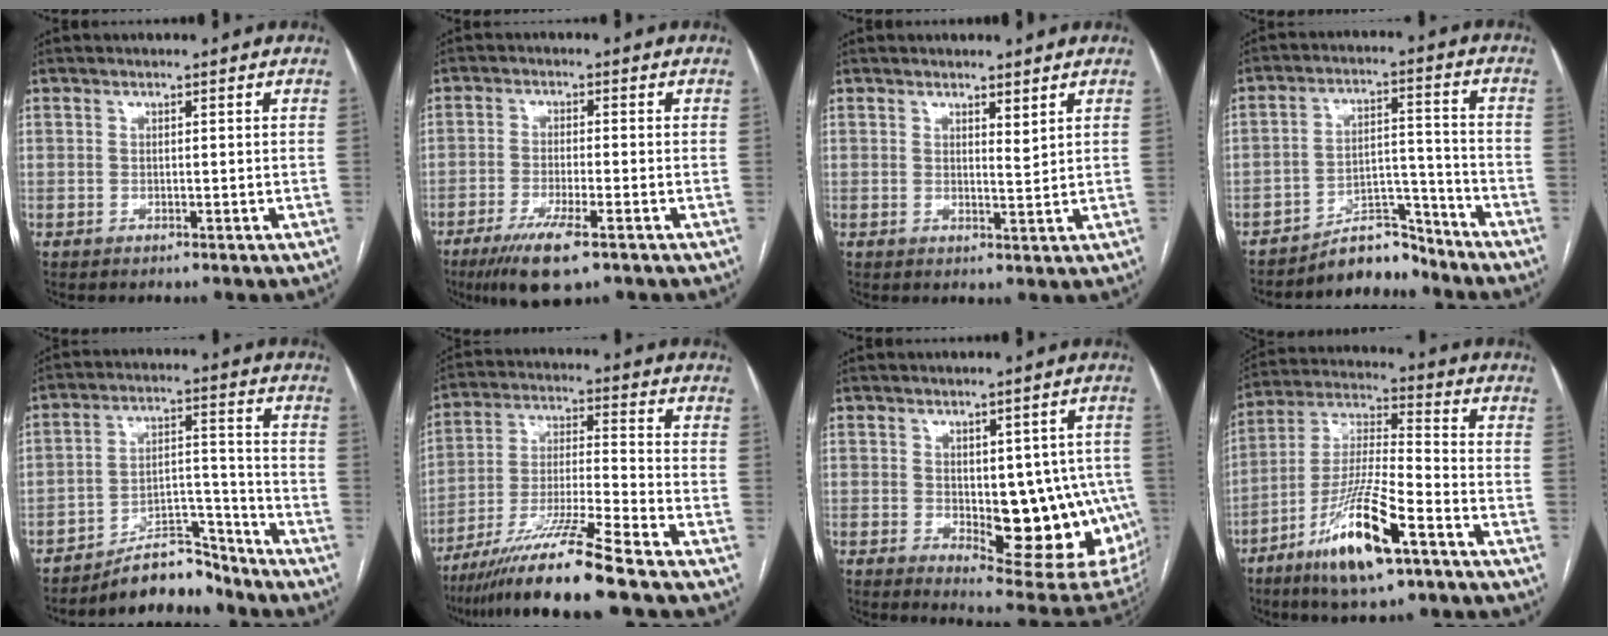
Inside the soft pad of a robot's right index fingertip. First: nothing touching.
{"total": 8.0, "force": [-5.0, 1.1, 6.2], "torque": [-0.116, -0.020, -0.085]}
{"total": 2.0, "force": [1.6, 0.3, 1.3], "torque": [-0.026, -0.012, 0.030]}
{"total": 7.2, "force": [-6.8, 2.1, 0.8], "torque": [-0.001, 0.046, -0.113]}
{"total": 8.8, "force": [-8.1, 2.6, 1.9], "torque": [-0.018, 0.046, -0.137]}
{"total": 13.4, "force": [-10.4, -1.8, 8.2], "torque": [-0.152, -0.021, -0.191]}
{"total": 16.4, "force": [-2.0, 6.9, 14.7], "torque": [-0.141, 0.004, -0.001]}
{"total": 15.1, "force": [-8.2, 2.2, 12.5], "torque": [-0.248, -0.019, -0.149]}